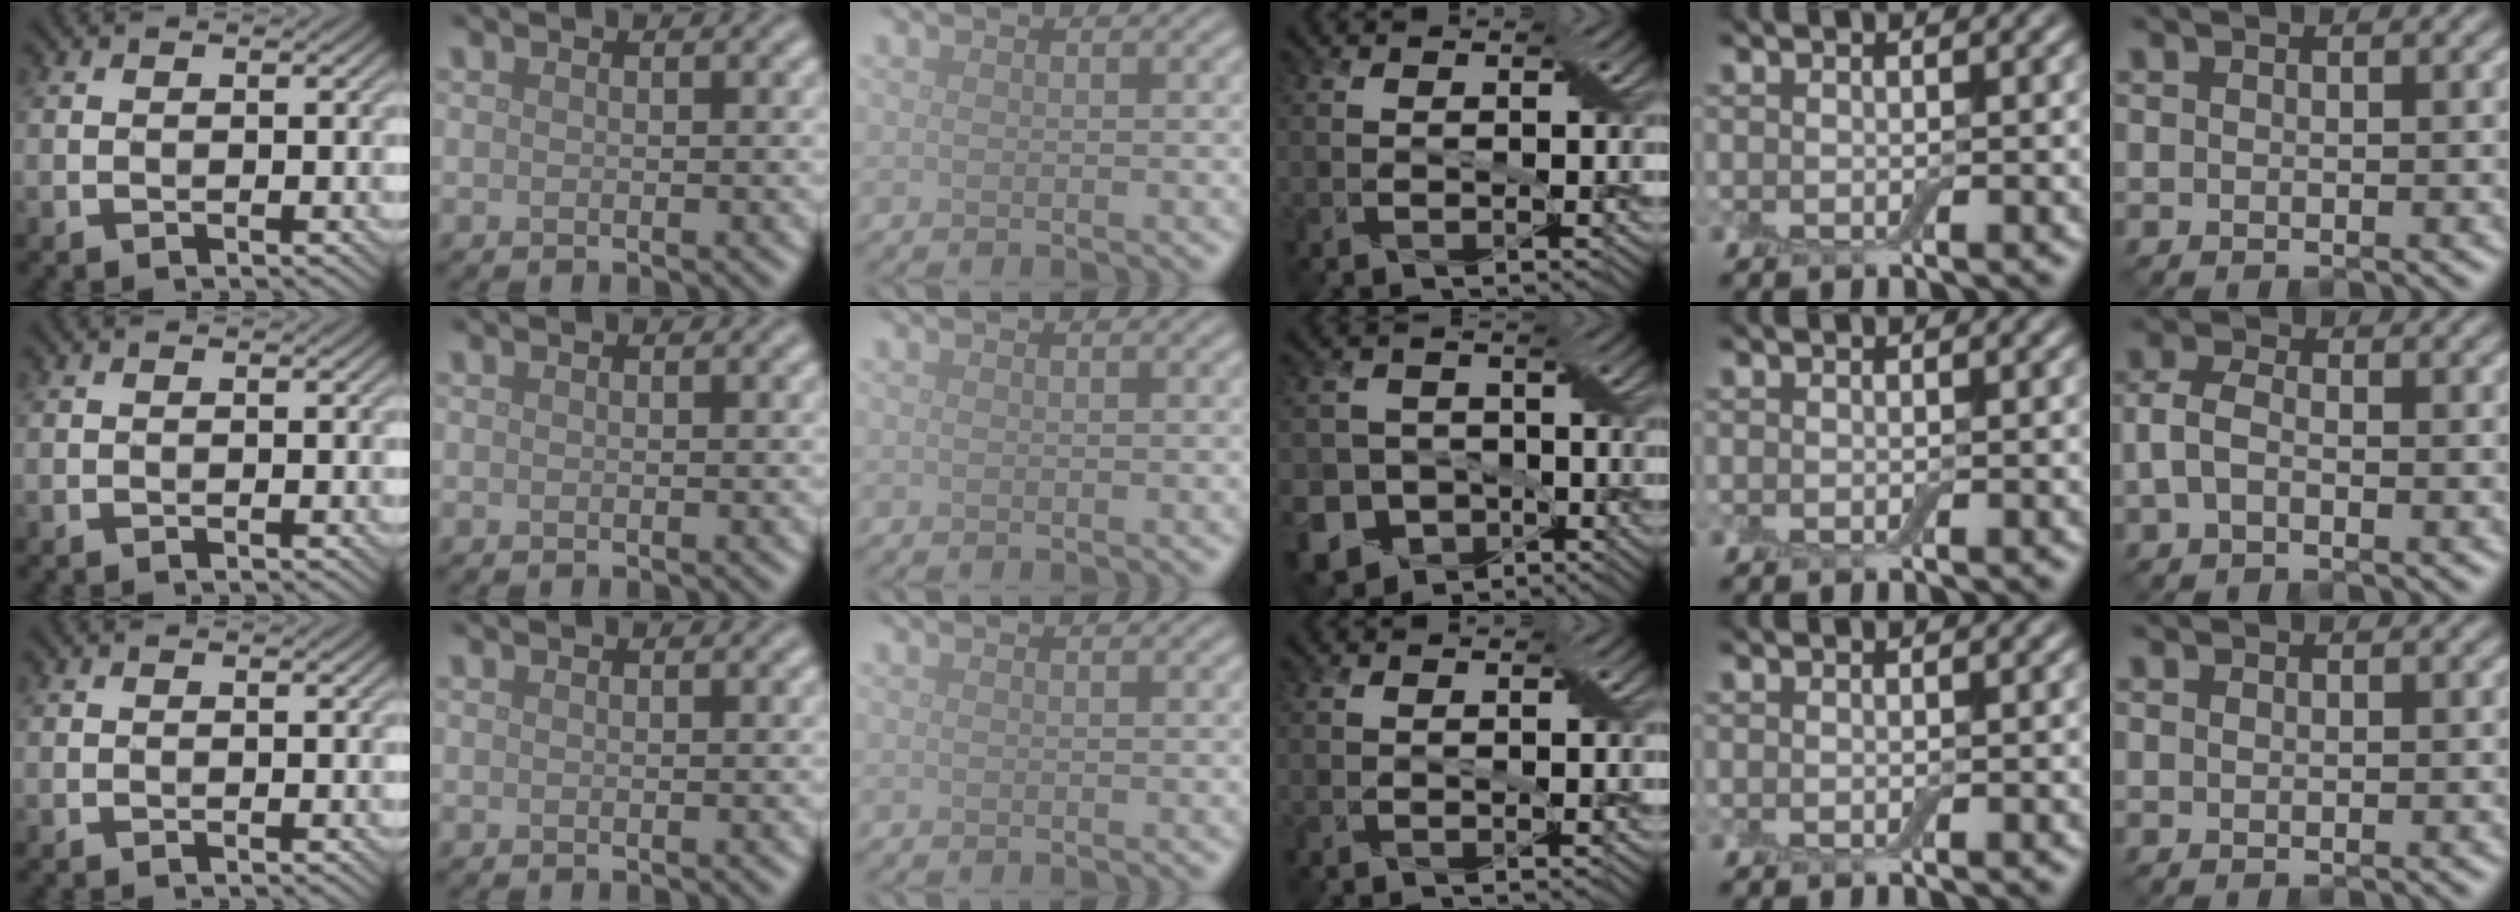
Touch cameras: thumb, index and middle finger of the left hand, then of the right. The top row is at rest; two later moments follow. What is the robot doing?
{"motion": "wipe", "object": "dish"}